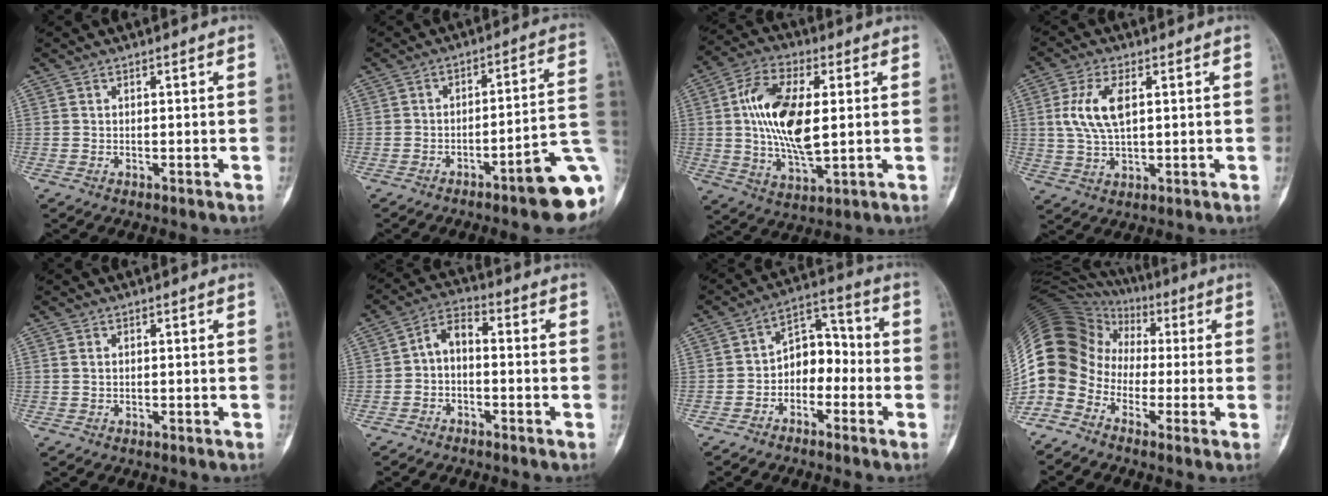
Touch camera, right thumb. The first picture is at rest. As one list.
[{"total": 13.4, "force": [-5.2, 2.3, 12.1], "torque": [-0.124, 0.037, -0.068]}, {"total": 15.1, "force": [1.5, 6.9, 13.4], "torque": [-0.254, -0.006, 0.028]}, {"total": 8.3, "force": [1.9, 4.0, 7.0], "torque": [-0.150, -0.001, 0.039]}, {"total": 0.8, "force": [0.3, 0.5, 0.6], "torque": [-0.013, 0.004, 0.008]}, {"total": 5.2, "force": [-1.0, 3.0, 4.1], "torque": [-0.066, 0.028, -0.032]}, {"total": 8.2, "force": [-2.3, 5.8, 5.3], "torque": [-0.045, 0.047, -0.054]}, {"total": 17.4, "force": [-3.6, 14.4, 9.2], "torque": [-0.196, 0.076, -0.075]}]